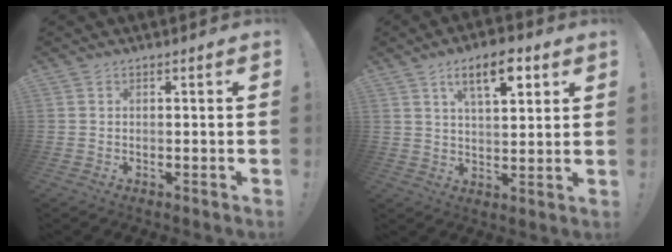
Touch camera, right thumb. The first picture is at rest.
{"total": 10.3, "force": [5.2, 3.8, 8.0], "torque": [-0.126, -0.012, 0.087]}